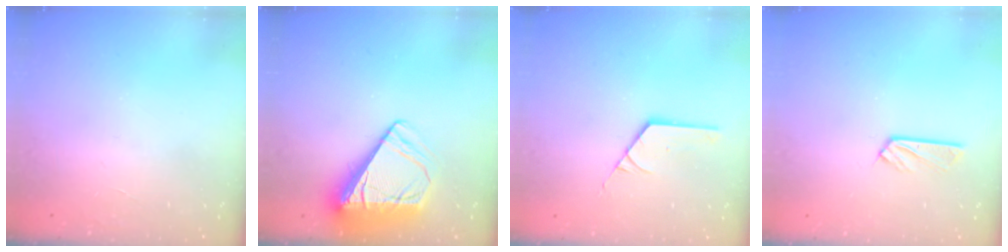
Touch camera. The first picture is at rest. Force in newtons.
{"total": 11.7, "press": 11.6, "slide": 1.5}
{"total": 2.2, "press": 2.2, "slide": 0.1}
{"total": 4.1, "press": 4.1, "slide": 0.4}